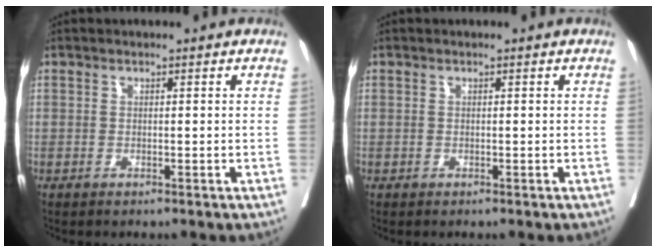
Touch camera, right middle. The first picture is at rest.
{"total": 0.0}